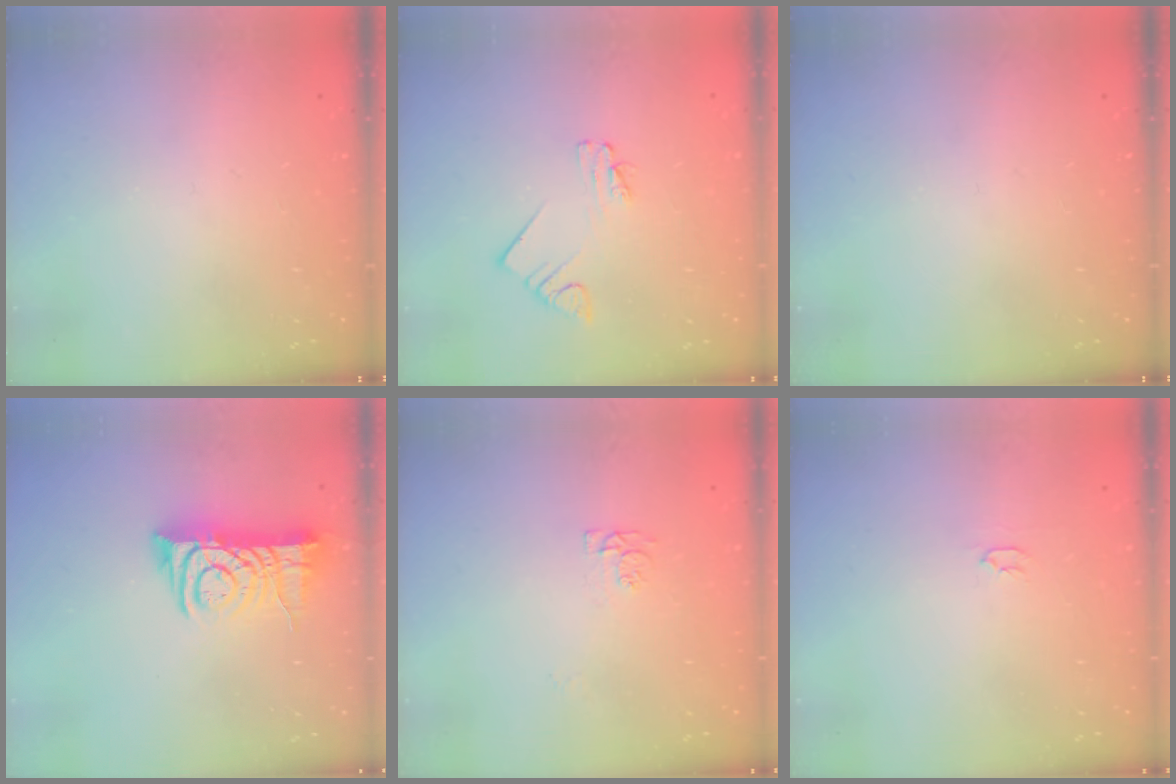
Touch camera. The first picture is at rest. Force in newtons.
{"total": 1.9, "press": 1.9, "slide": 0.1}
{"total": 0.0}
{"total": 10.7, "press": 10.6, "slide": 1.2}
{"total": 4.3, "press": 4.3, "slide": 0.8}
{"total": 2.0, "press": 2.0, "slide": 0.3}